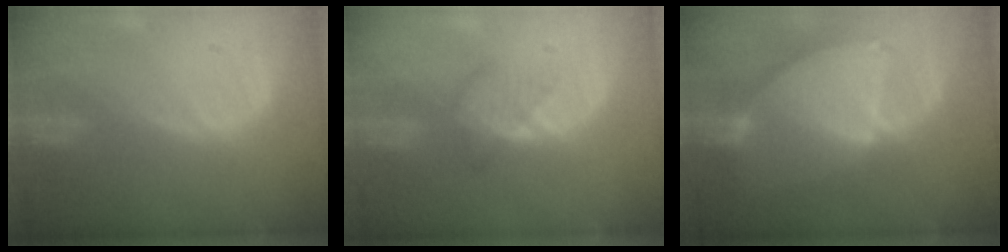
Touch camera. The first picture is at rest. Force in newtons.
{"total": 3.3, "press": 2.9, "slide": 1.4}
{"total": 8.5, "press": 7.5, "slide": 4.1}